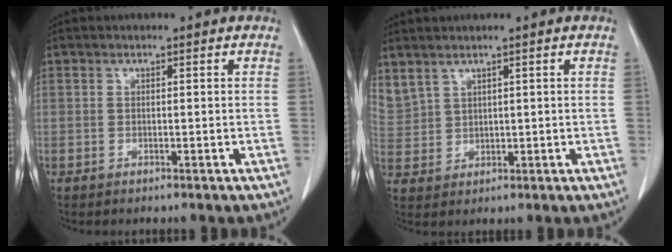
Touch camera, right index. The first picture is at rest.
{"total": 5.7, "force": [3.9, 3.5, 2.3], "torque": [-0.069, 0.009, 0.102]}